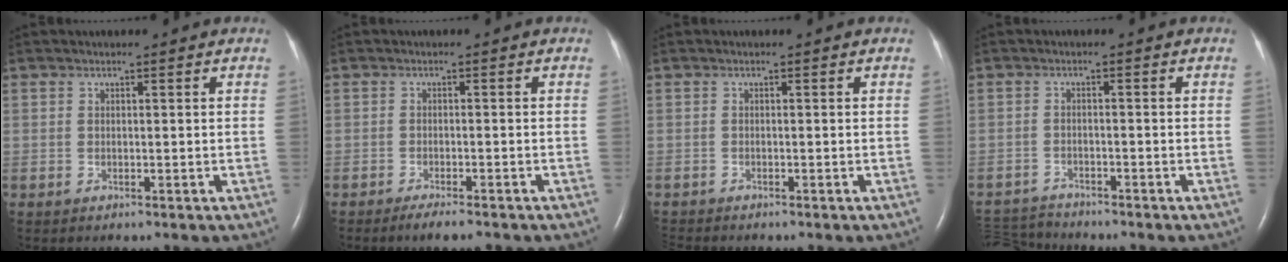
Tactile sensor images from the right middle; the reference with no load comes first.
{"total": 3.7, "force": [-2.9, 0.5, 2.2], "torque": [-0.032, -0.006, -0.042]}
{"total": 1.7, "force": [-1.7, 0.3, 0.4], "torque": [-0.009, -0.005, -0.025]}
{"total": 5.7, "force": [-5.7, 0.4, -0.1], "torque": [0.000, -0.009, -0.102]}